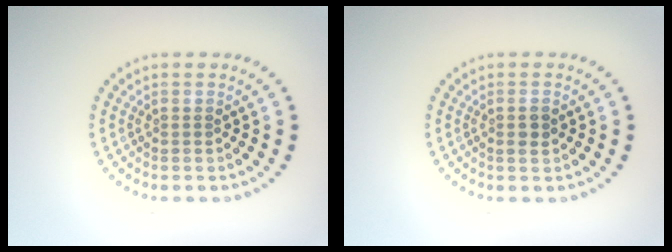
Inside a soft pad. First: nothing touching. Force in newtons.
{"total": 1.2, "press": 1.1, "slide": 0.3}